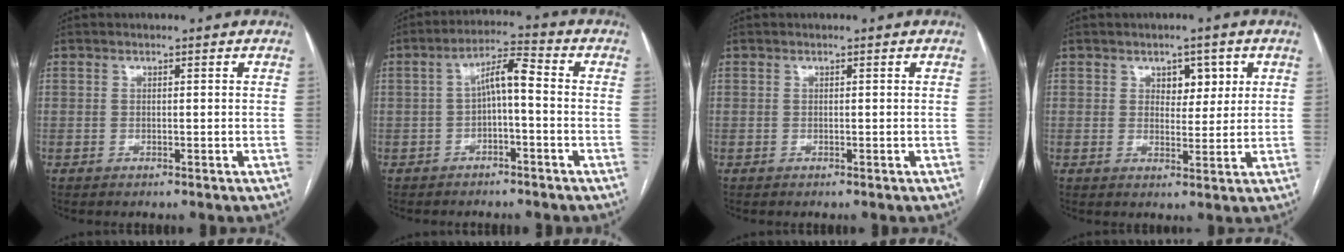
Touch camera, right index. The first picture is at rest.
{"total": 5.7, "force": [-0.6, 1.3, 5.5], "torque": [-0.098, 0.027, -0.013]}
{"total": 0.0}
{"total": 4.1, "force": [1.7, 2.5, 2.8], "torque": [-0.031, 0.005, 0.026]}